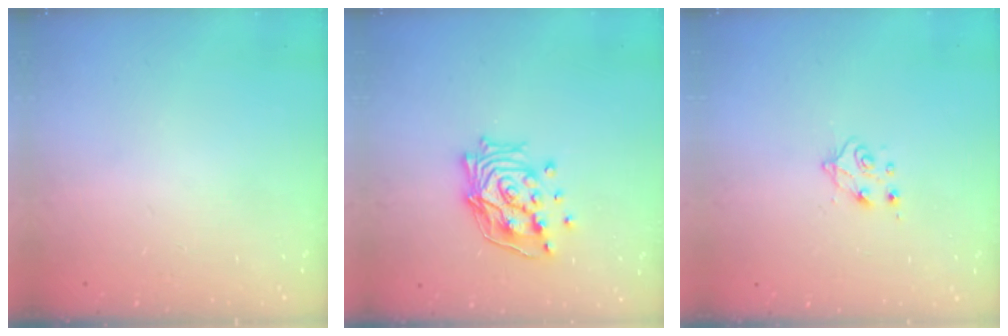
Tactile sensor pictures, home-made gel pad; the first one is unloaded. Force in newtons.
{"total": 15.4, "press": 15.2, "slide": 1.9}
{"total": 5.5, "press": 5.4, "slide": 0.6}